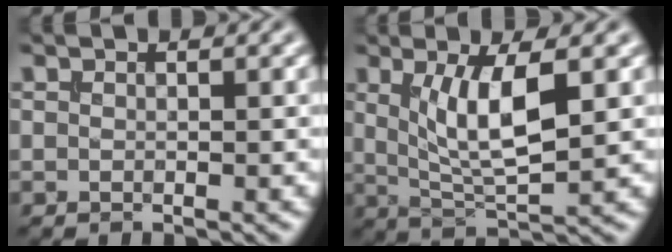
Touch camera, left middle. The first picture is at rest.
{"total": 6.0, "force": [1.4, 1.8, 5.5], "torque": [-0.100, -0.010, 0.033]}